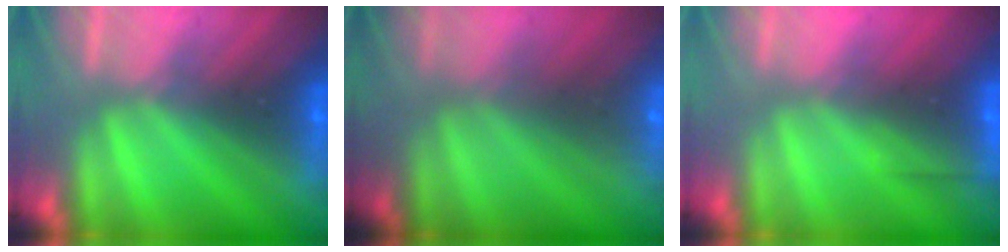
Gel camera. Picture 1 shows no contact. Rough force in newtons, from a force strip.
{"total": 8.9}
{"total": 2.6}